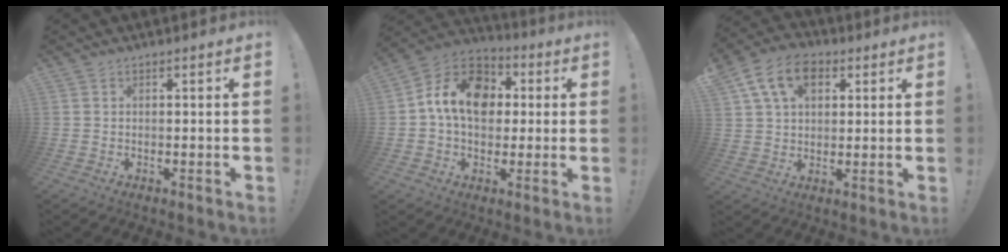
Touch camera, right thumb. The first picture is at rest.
{"total": 15.3, "force": [2.4, 11.4, 9.8], "torque": [-0.145, 0.012, 0.050]}
{"total": 13.2, "force": [5.4, 8.9, 8.0], "torque": [-0.128, -0.002, 0.104]}